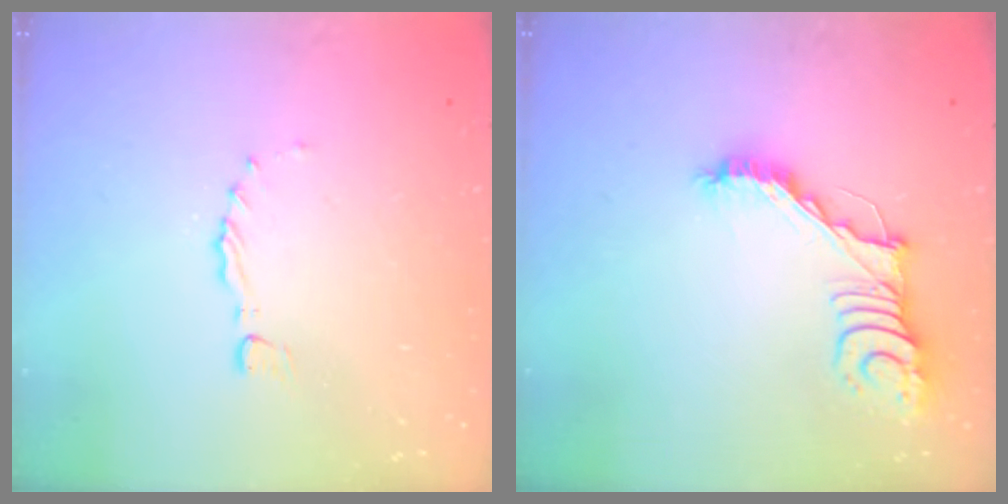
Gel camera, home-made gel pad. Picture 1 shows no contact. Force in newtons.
{"total": 14.0, "press": 14.0, "slide": 0.4}